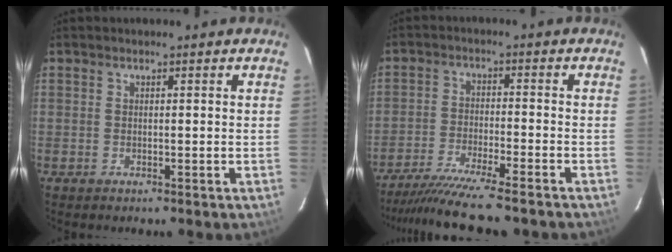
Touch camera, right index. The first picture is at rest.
{"total": 13.0, "force": [-11.4, 0.0, 6.2], "torque": [-0.136, -0.023, -0.194]}